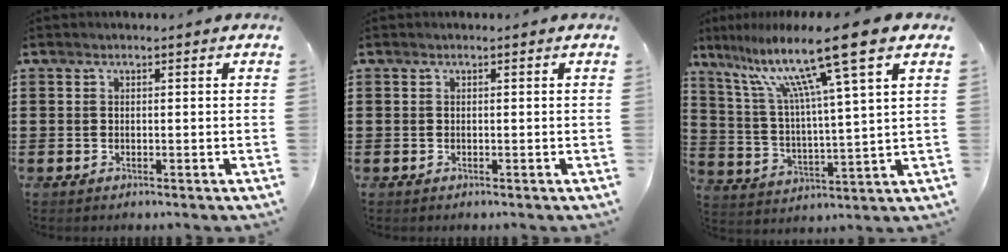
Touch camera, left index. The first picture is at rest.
{"total": 0.0}
{"total": 13.9, "force": [9.1, 0.4, 10.5], "torque": [-0.213, -0.037, 0.139]}